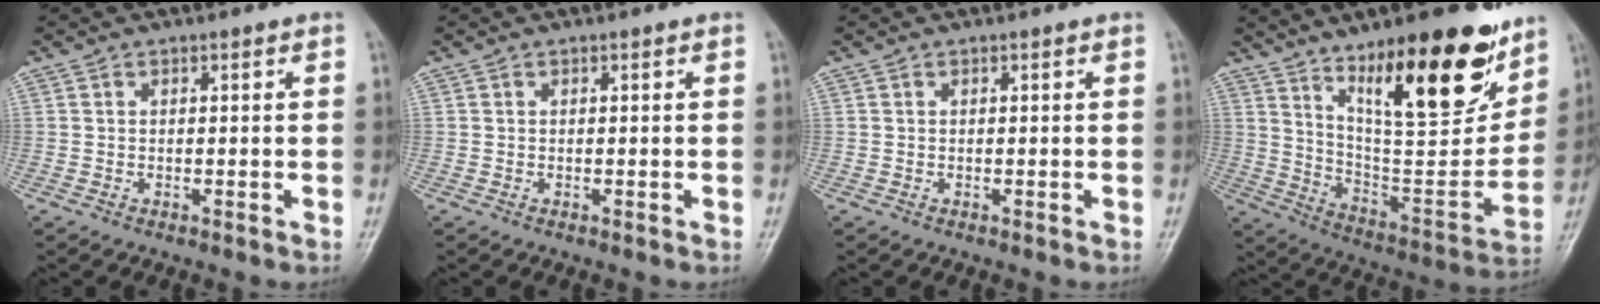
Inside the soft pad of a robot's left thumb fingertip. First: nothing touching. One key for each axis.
{"total": 0.0}
{"total": 0.0}
{"total": 24.8, "fx": 14.5, "fy": 7.8, "fz": 18.5, "tx": -0.238, "ty": -0.076, "tz": 0.240}